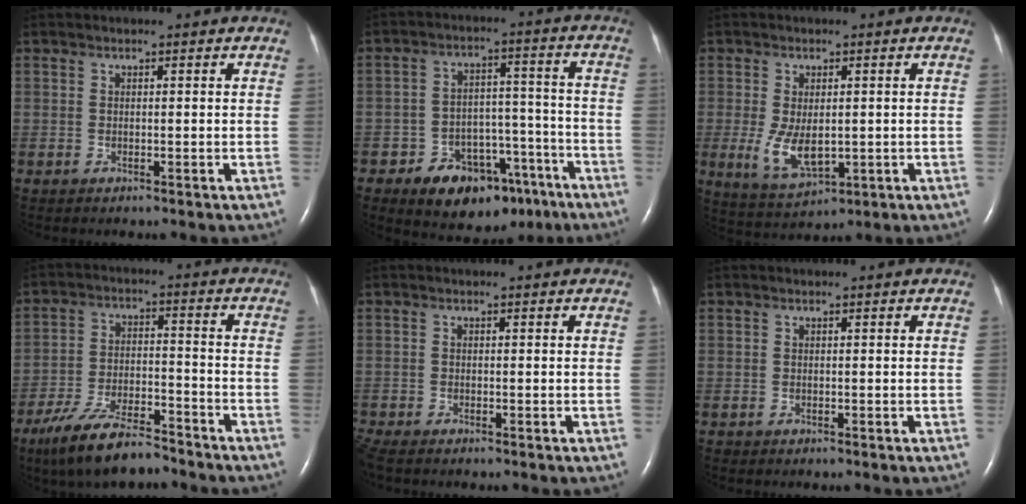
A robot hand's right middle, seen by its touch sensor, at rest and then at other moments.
{"total": 13.0, "force": [-8.4, 7.3, 6.7], "torque": [-0.076, 0.036, -0.119]}
{"total": 6.7, "force": [-0.8, 3.2, 5.9], "torque": [-0.122, -0.015, -0.002]}
{"total": 11.4, "force": [-9.1, 2.6, 6.2], "torque": [-0.117, -0.014, -0.166]}
{"total": 1.9, "force": [-1.8, 0.3, 0.7], "torque": [-0.022, -0.008, -0.034]}
{"total": 0.0}